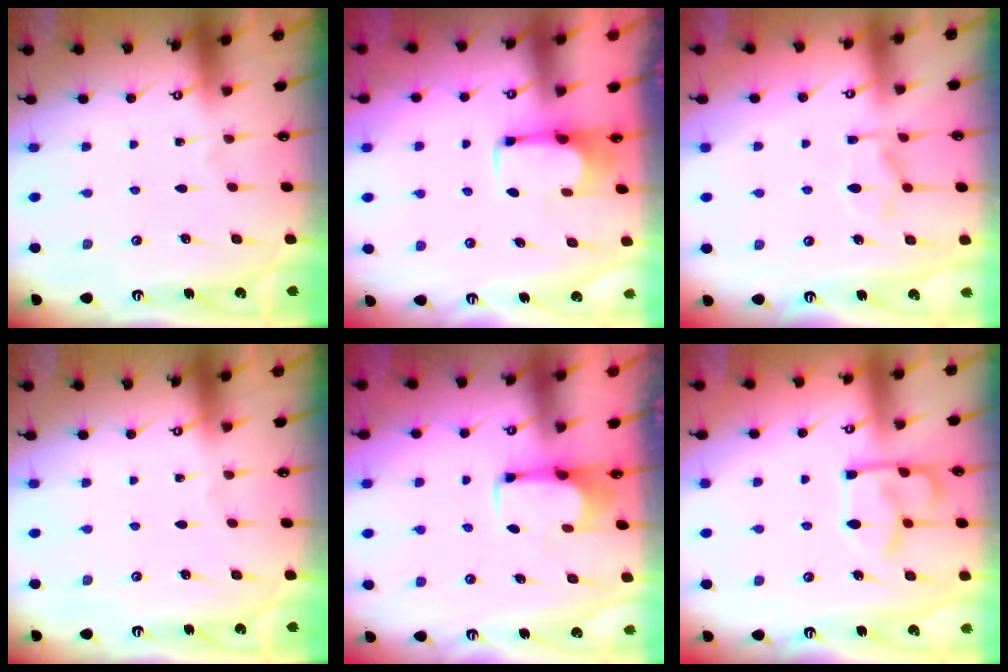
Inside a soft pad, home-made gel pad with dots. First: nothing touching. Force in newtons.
{"total": 1.7, "press": 1.6, "slide": 0.7}
{"total": 2.8, "press": 2.4, "slide": 1.4}
{"total": 0.0}
{"total": 2.5, "press": 2.3, "slide": 0.9}
{"total": 12.9, "press": 12.9, "slide": 1.0}